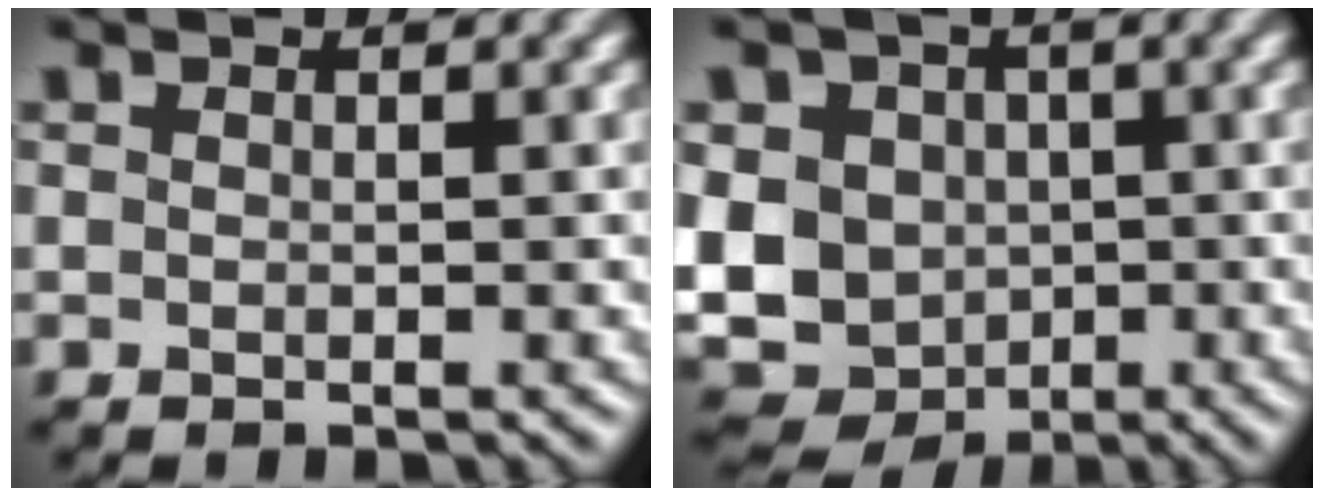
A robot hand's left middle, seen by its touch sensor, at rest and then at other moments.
{"total": 9.8, "force": [-1.3, 8.4, 5.0], "torque": [-0.087, -0.007, -0.037]}